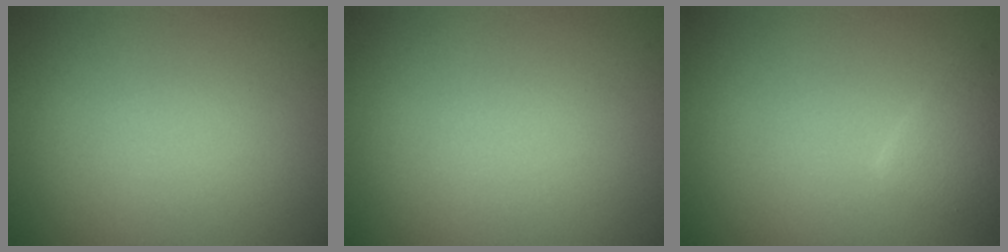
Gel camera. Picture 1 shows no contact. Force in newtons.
{"total": 0.0}
{"total": 1.8, "press": 1.8, "slide": 0.2}